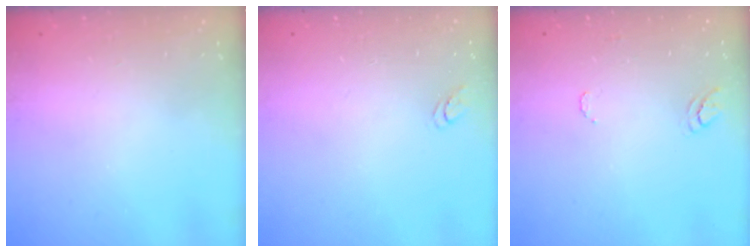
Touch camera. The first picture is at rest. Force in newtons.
{"total": 4.2, "press": 4.2, "slide": 0.4}
{"total": 6.4, "press": 6.3, "slide": 0.5}